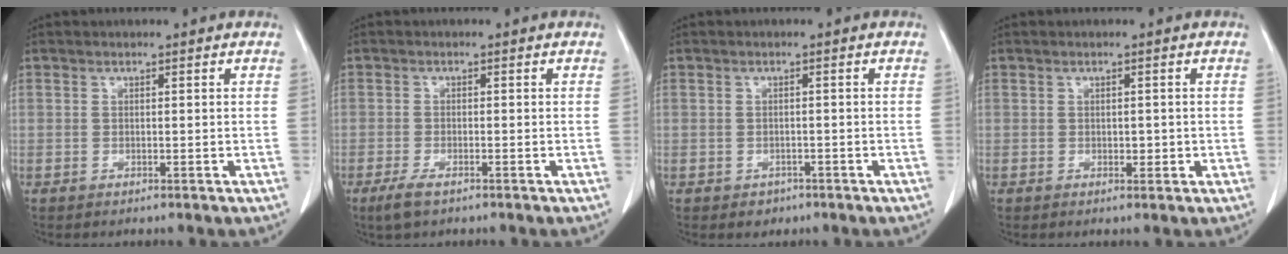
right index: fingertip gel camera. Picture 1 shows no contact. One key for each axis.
{"total": 2.9, "fx": -2.0, "fy": 0.8, "fz": 2.0, "tx": -0.047, "ty": -0.006, "tz": -0.035}
{"total": 1.8, "fx": -1.1, "fy": 1.4, "fz": 0.3, "tx": -0.002, "ty": 0.004, "tz": -0.010}
{"total": 1.2, "fx": -0.1, "fy": 0.9, "fz": 0.8, "tx": -0.007, "ty": 0.001, "tz": 0.002}